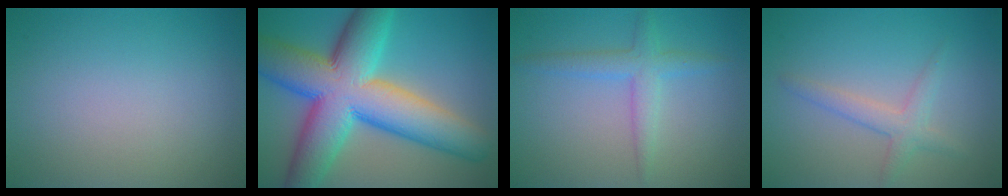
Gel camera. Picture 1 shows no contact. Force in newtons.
{"total": 14.6, "press": 14.6, "slide": 0.3}
{"total": 2.7, "press": 2.7, "slide": 0.1}
{"total": 2.3, "press": 2.3, "slide": 0.1}